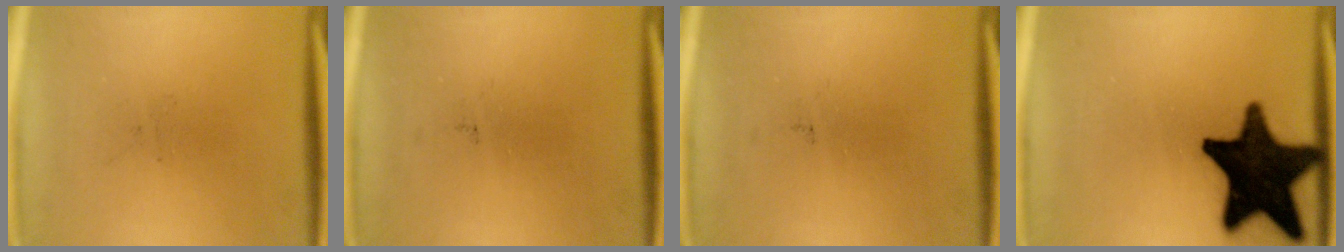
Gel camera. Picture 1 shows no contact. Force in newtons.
{"total": 0.0}
{"total": 0.0}
{"total": 19.8}